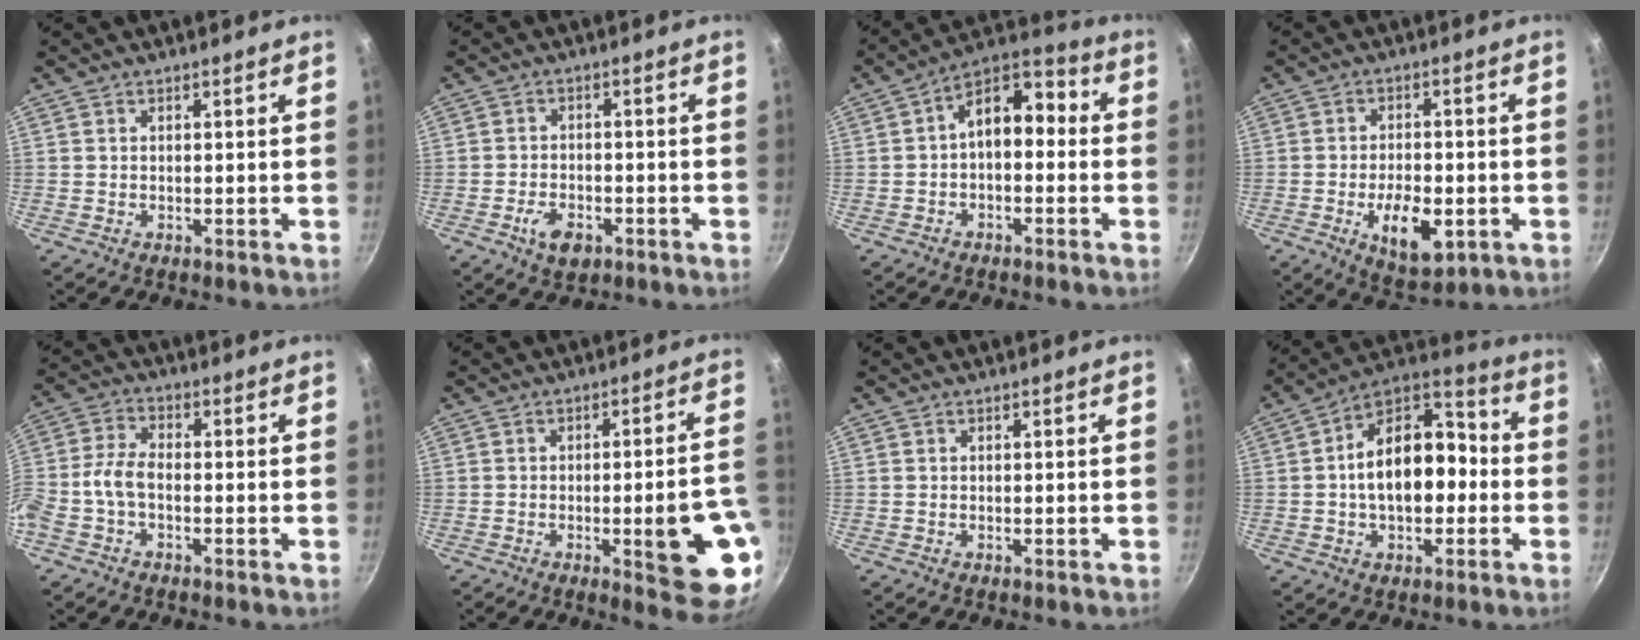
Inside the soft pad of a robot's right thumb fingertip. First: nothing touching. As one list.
[{"total": 5.4, "force": [-2.6, 3.1, 3.6], "torque": [-0.058, 0.013, -0.045]}, {"total": 10.3, "force": [-0.3, 6.7, 7.9], "torque": [-0.091, 0.050, -0.021]}, {"total": 10.4, "force": [-3.1, 5.3, 8.4], "torque": [-0.116, 0.002, -0.040]}, {"total": 6.1, "force": [-2.2, 3.1, 4.7], "torque": [-0.110, 0.029, -0.057]}, {"total": 14.2, "force": [-3.7, 3.3, 13.3], "torque": [-0.144, 0.020, -0.043]}, {"total": 0.0}, {"total": 16.8, "force": [-1.0, 10.8, 12.9], "torque": [-0.167, 0.050, -0.030]}]